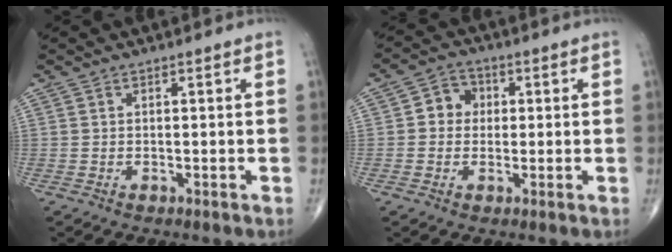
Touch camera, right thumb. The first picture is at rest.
{"total": 4.9, "force": [0.5, 4.3, 2.2], "torque": [-0.012, 0.011, -0.002]}